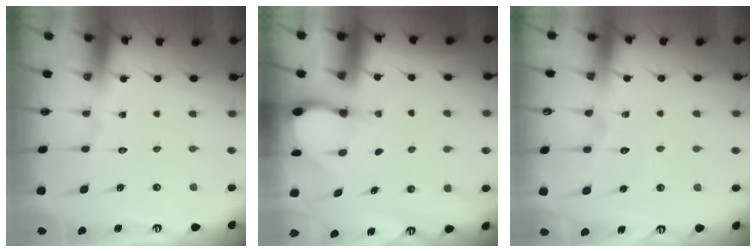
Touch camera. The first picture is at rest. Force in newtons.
{"total": 2.9, "press": 2.9, "slide": 0.3}
{"total": 5.4, "press": 5.4, "slide": 0.5}